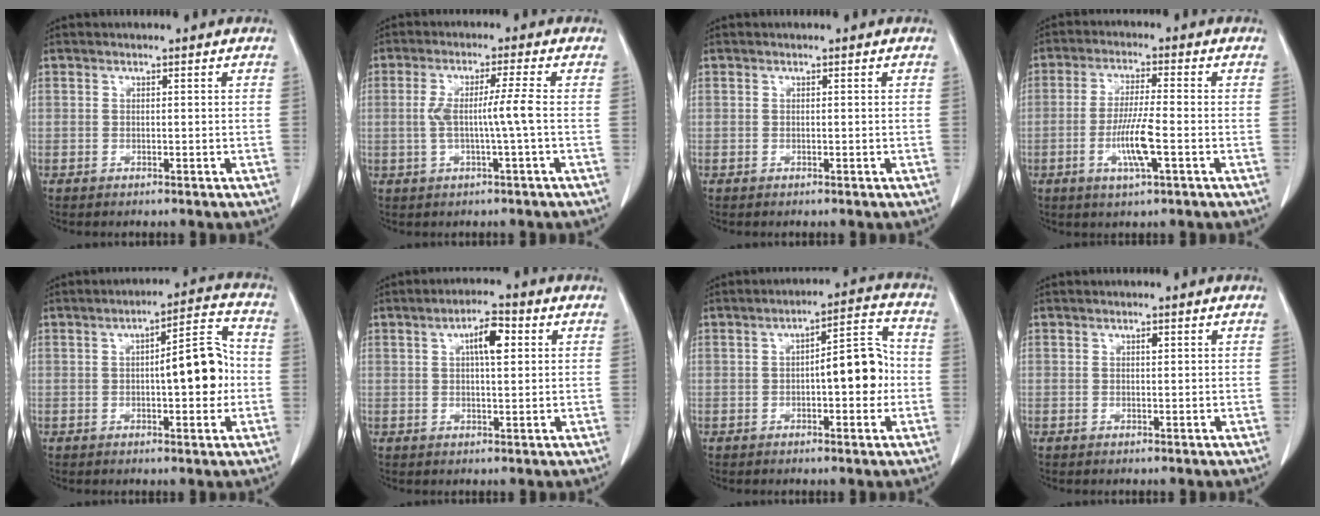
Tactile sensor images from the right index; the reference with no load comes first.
{"total": 5.4, "force": [-0.4, -0.6, 5.4], "torque": [-0.102, 0.007, -0.007]}
{"total": 0.0}
{"total": 7.2, "force": [-2.2, 0.4, 6.8], "torque": [-0.131, -0.008, -0.043]}
{"total": 9.3, "force": [-0.3, 2.4, 9.0], "torque": [-0.120, 0.023, -0.004]}
{"total": 5.3, "force": [1.7, 1.5, 4.8], "torque": [-0.081, 0.010, 0.027]}
{"total": 8.4, "force": [-0.7, 2.4, 8.0], "torque": [-0.108, 0.027, -0.008]}
{"total": 0.7, "force": [0.3, 0.3, 0.6], "torque": [-0.007, 0.000, 0.004]}